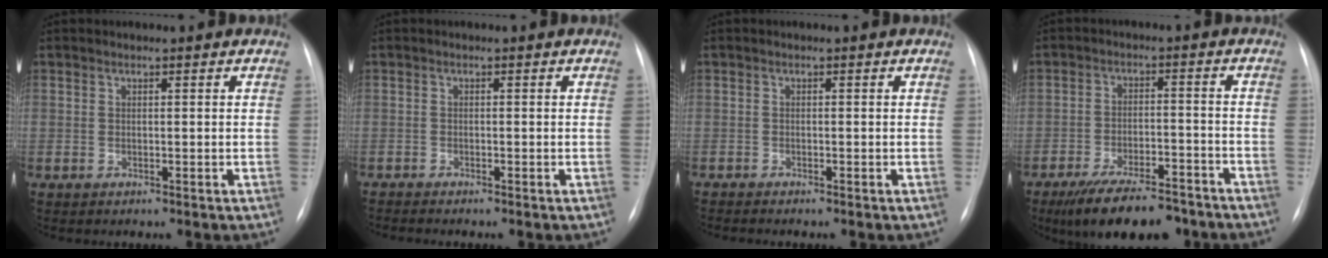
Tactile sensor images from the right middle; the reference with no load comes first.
{"total": 1.1, "force": [-1.0, -0.3, 0.2], "torque": [-0.002, -0.004, -0.018]}
{"total": 0.8, "force": [-0.7, -0.2, 0.1], "torque": [-0.001, -0.003, -0.014]}
{"total": 13.0, "force": [-10.3, 4.0, 6.8], "torque": [-0.104, -0.001, -0.158]}